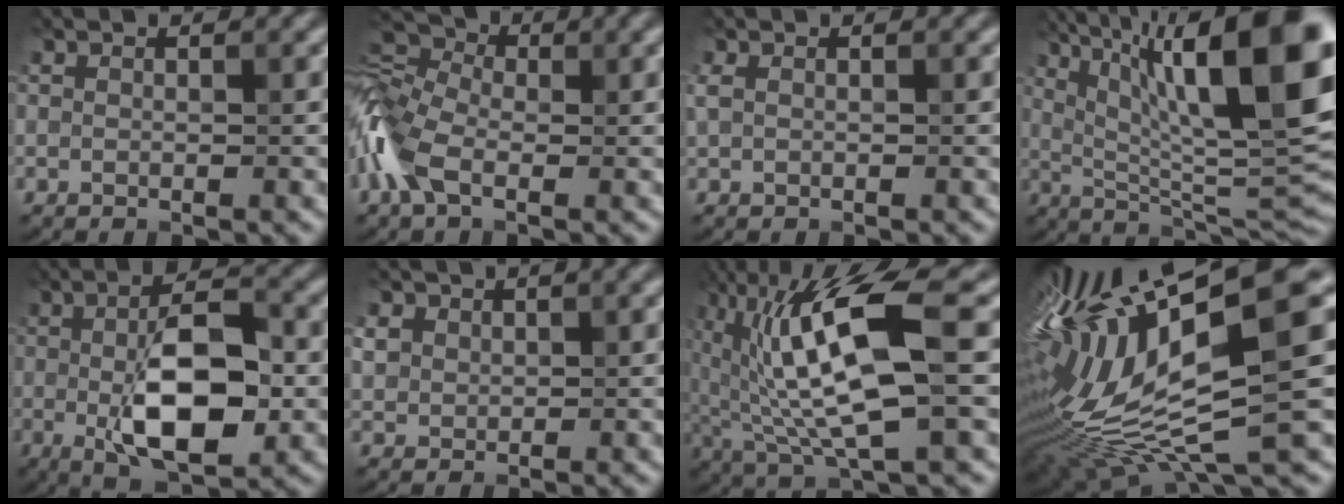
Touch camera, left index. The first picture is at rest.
{"total": 6.7, "force": [-2.7, 3.7, 4.9], "torque": [-0.125, 0.007, -0.080]}
{"total": 0.0}
{"total": 14.9, "force": [4.9, 4.0, 13.5], "torque": [-0.199, 0.009, 0.085]}
{"total": 8.3, "force": [-1.2, 3.4, 7.5], "torque": [-0.124, -0.004, -0.022]}
{"total": 1.1, "force": [0.3, 0.9, -0.6], "torque": [0.010, -0.003, 0.007]}
{"total": 10.8, "force": [1.1, 3.0, 10.4], "torque": [-0.185, 0.002, 0.017]}
{"total": 14.3, "force": [2.2, 4.0, 13.6], "torque": [-0.275, 0.005, 0.052]}